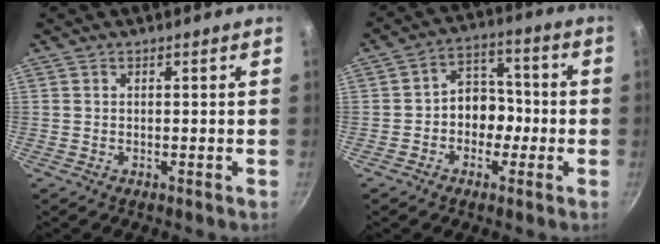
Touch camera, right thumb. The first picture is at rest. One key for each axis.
{"total": 8.0, "fx": -1.9, "fy": 6.4, "fz": 4.4, "tx": -0.011, "ty": 0.036, "tz": -0.039}